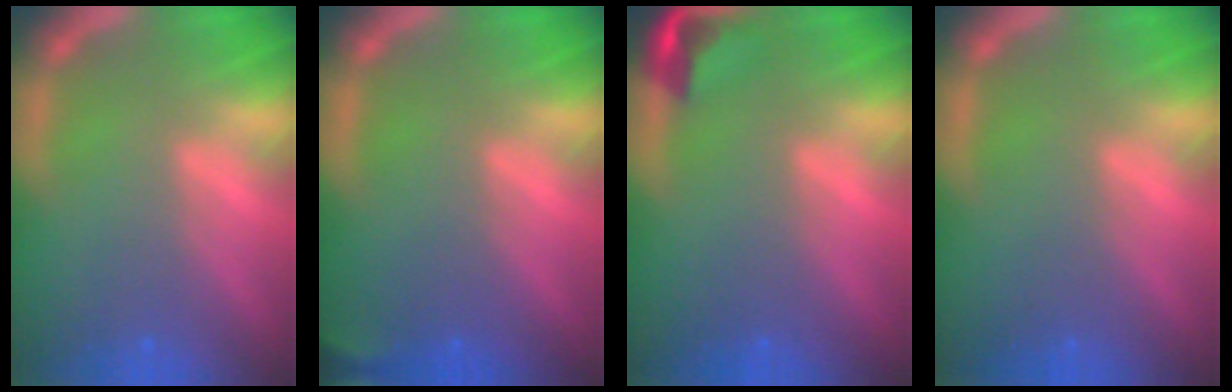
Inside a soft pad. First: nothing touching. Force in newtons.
{"total": 1.4}
{"total": 2.9}
{"total": 0.0}